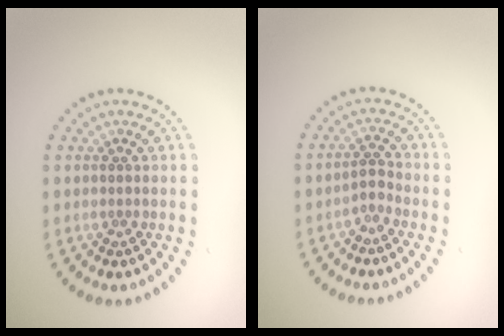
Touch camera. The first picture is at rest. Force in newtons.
{"total": 1.2, "press": 1.0, "slide": 0.8}